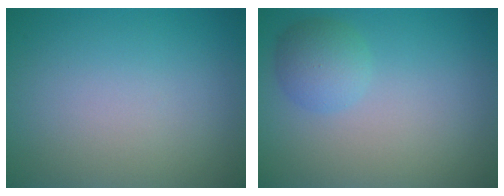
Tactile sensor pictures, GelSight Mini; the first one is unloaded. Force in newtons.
{"total": 2.5, "press": 2.5, "slide": 0.1}